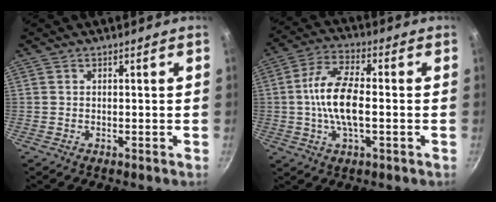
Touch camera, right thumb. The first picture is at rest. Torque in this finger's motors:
{"motor_torque": [2.01, 2.99, 2.18, -0.59, 0.88]}